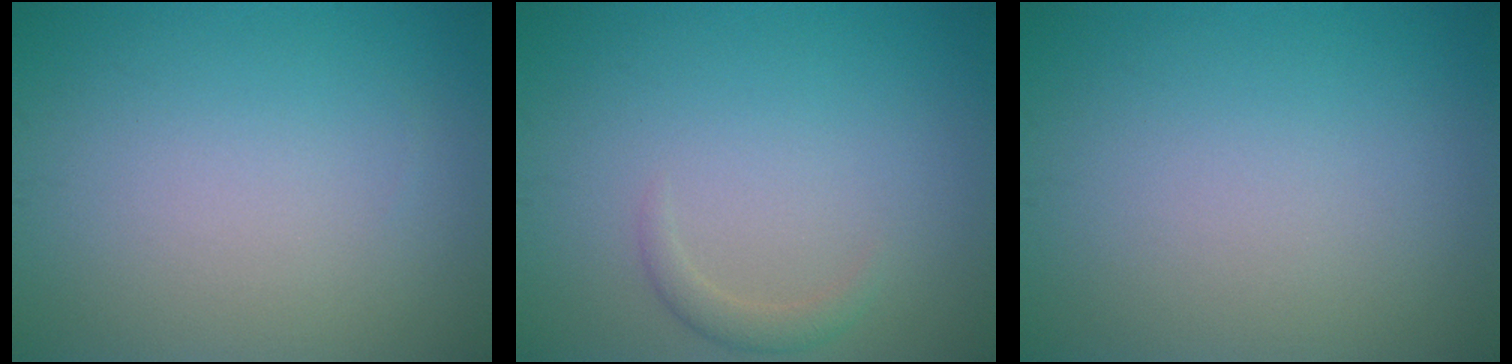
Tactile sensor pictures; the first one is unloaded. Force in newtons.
{"total": 1.2, "press": 1.2, "slide": 0.0}
{"total": 0.0}